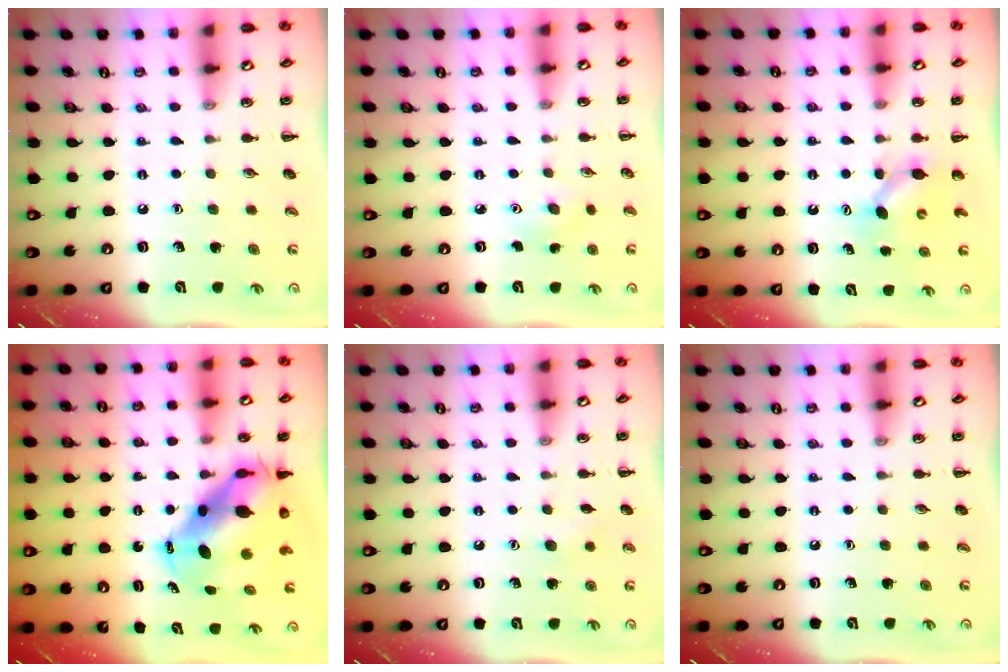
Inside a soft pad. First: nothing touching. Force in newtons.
{"total": 3.8, "press": 3.7, "slide": 0.8}
{"total": 4.5, "press": 4.4, "slide": 0.9}
{"total": 10.4, "press": 10.1, "slide": 2.7}
{"total": 5.0, "press": 4.8, "slide": 1.3}
{"total": 0.0}